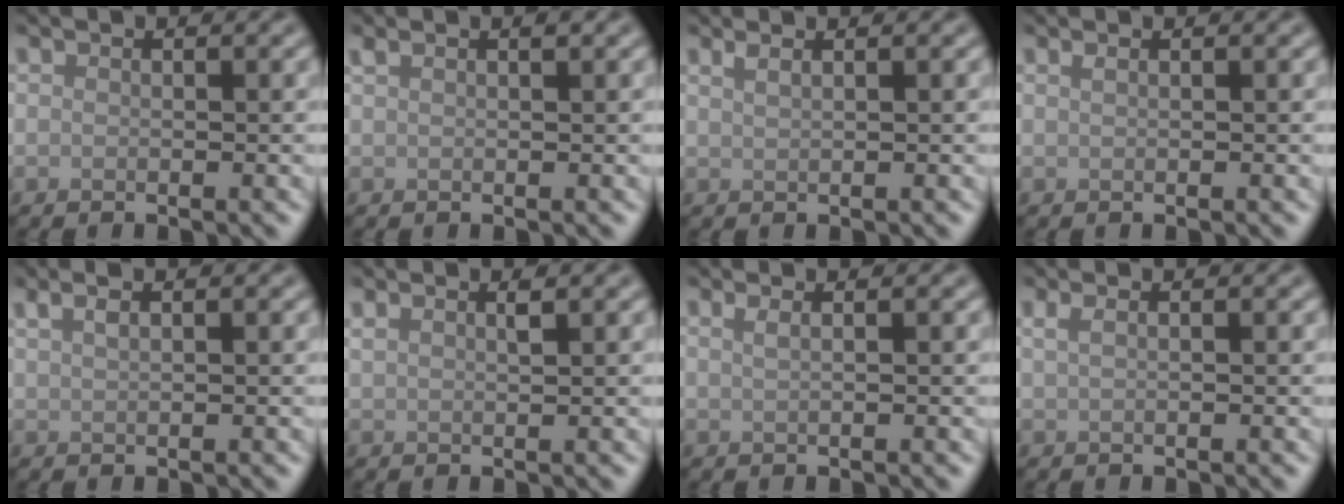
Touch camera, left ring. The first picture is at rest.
{"total": 1.2, "force": [0.8, 0.3, 0.8], "torque": [-0.015, 0.002, 0.013]}
{"total": 1.5, "force": [1.1, 0.6, 0.9], "torque": [-0.006, -0.001, 0.010]}
{"total": 0.7, "force": [0.4, 0.3, 0.5], "torque": [-0.005, 0.000, 0.003]}
{"total": 2.2, "force": [1.5, 0.8, 1.4], "torque": [-0.016, 0.004, 0.017]}
{"total": 1.4, "force": [0.9, 0.4, 1.0], "torque": [-0.014, 0.002, 0.014]}
{"total": 2.3, "force": [1.2, 1.2, 1.5], "torque": [-0.006, 0.002, -0.008]}
{"total": 1.8, "force": [0.9, 0.9, 1.3], "torque": [-0.019, -0.004, 0.004]}